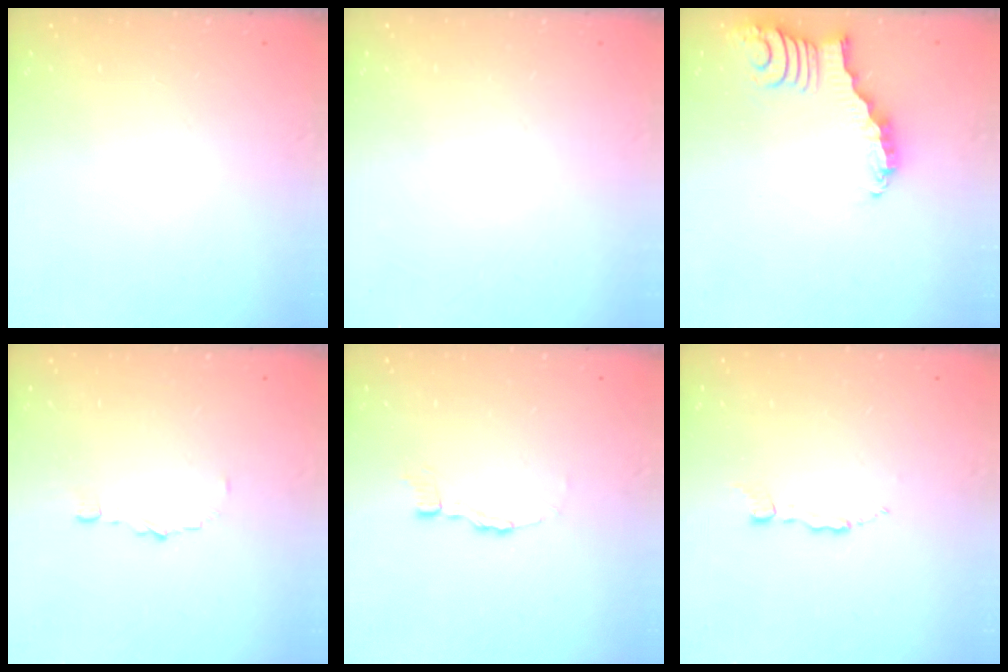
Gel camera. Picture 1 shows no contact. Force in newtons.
{"total": 0.0}
{"total": 3.2, "press": 3.2, "slide": 0.3}
{"total": 3.7, "press": 3.7, "slide": 0.3}
{"total": 3.7, "press": 3.7, "slide": 0.0}
{"total": 2.8, "press": 2.8, "slide": 0.4}